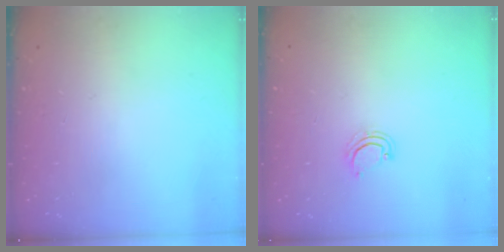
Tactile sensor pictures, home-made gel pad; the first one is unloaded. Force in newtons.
{"total": 2.2, "press": 2.2, "slide": 0.1}